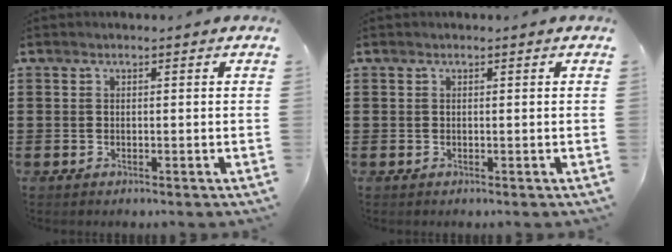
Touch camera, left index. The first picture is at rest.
{"total": 0.0}